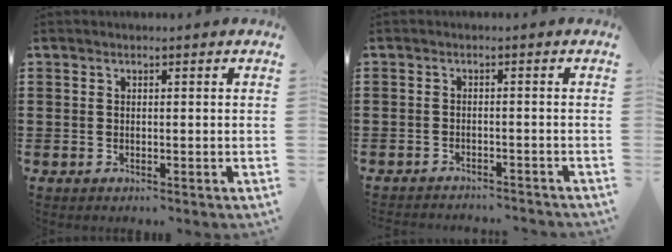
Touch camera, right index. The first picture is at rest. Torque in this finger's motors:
{"motor_torque": [-1.53, -0.31, 0.02, 0.08]}